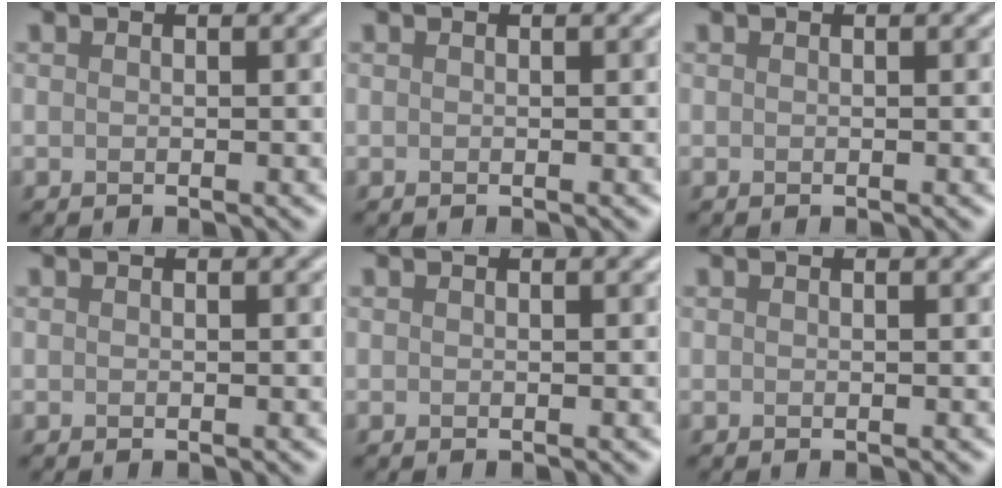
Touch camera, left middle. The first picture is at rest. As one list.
[{"total": 0.0}, {"total": 0.0}, {"total": 0.0}, {"total": 0.0}, {"total": 0.0}]